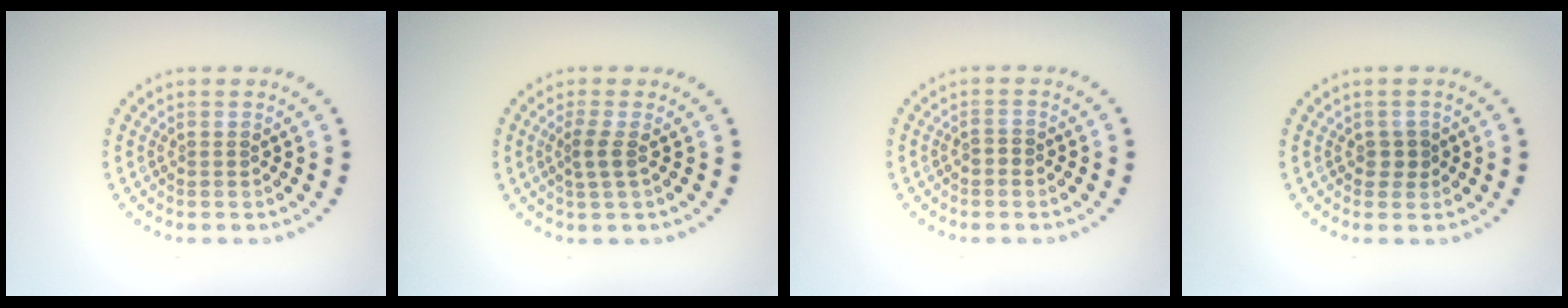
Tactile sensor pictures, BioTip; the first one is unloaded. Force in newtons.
{"total": 1.6, "press": 1.2, "slide": 1.1}
{"total": 0.9, "press": 0.8, "slide": 0.1}
{"total": 1.2, "press": 1.1, "slide": 0.4}